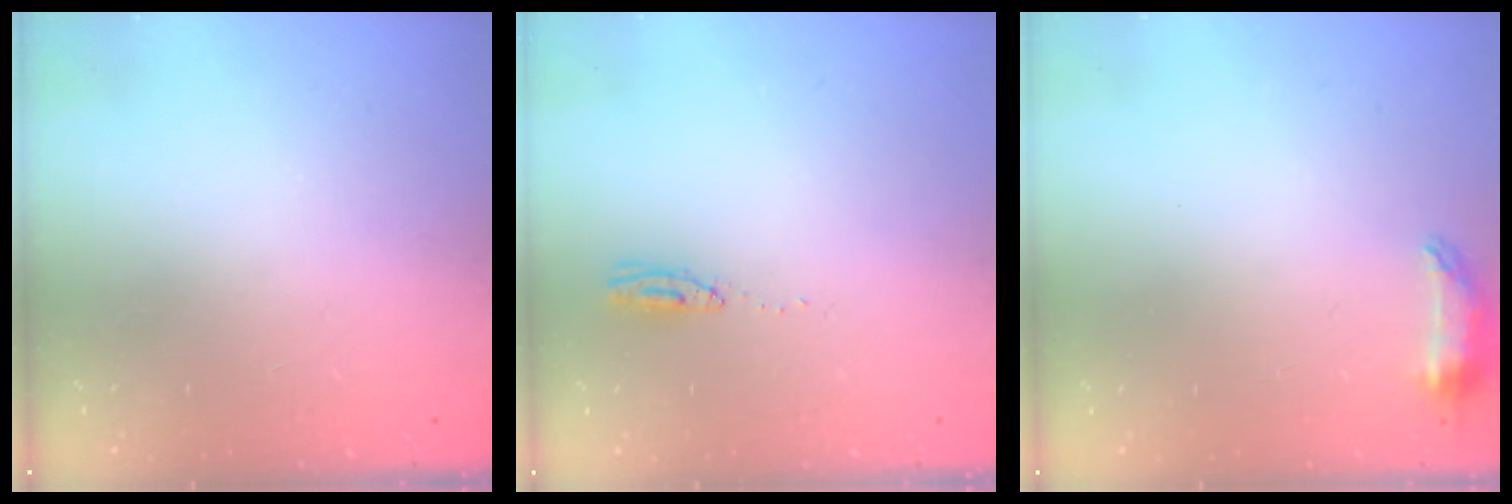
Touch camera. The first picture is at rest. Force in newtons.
{"total": 3.6, "press": 3.4, "slide": 1.3}
{"total": 6.6, "press": 6.6, "slide": 0.9}